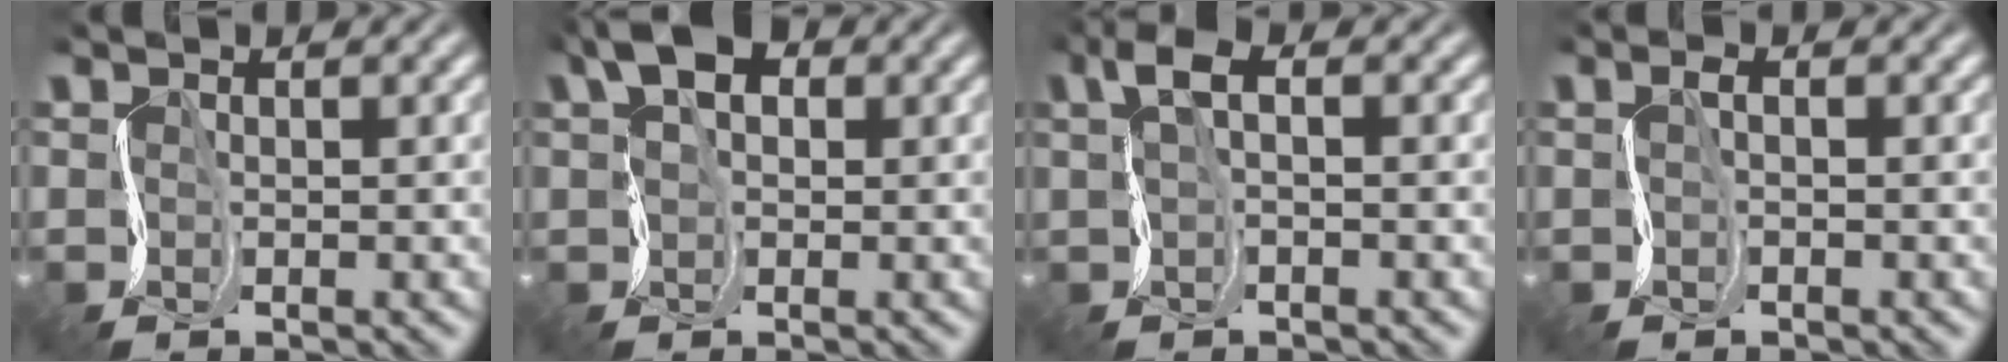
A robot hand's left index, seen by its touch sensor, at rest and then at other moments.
{"total": 5.2, "force": [1.4, 3.4, 3.7], "torque": [-0.078, 0.019, 0.009]}
{"total": 3.0, "force": [0.1, 1.5, 2.6], "torque": [-0.063, 0.003, -0.002]}
{"total": 1.0, "force": [-0.6, 0.4, 0.8], "torque": [-0.015, -0.001, -0.014]}